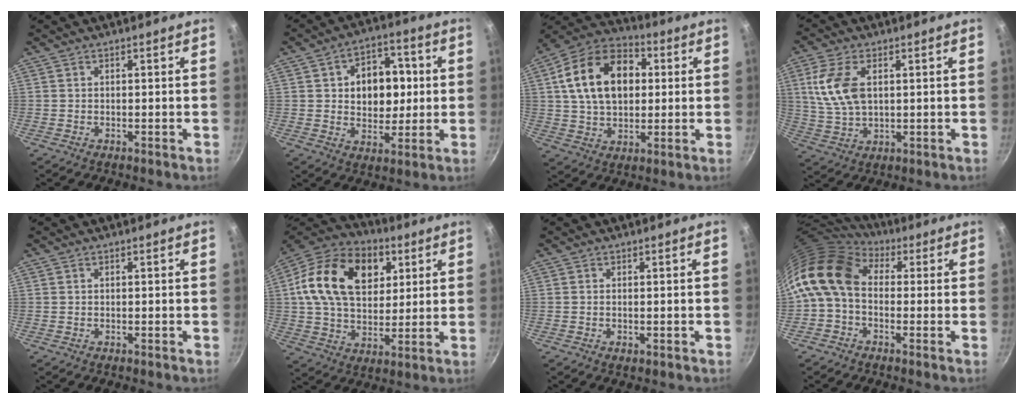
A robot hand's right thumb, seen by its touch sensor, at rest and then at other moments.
{"total": 12.8, "force": [1.7, 9.2, 8.7], "torque": [-0.082, 0.006, 0.023]}
{"total": 18.8, "force": [3.6, 12.8, 13.3], "torque": [-0.199, 0.020, 0.049]}
{"total": 10.4, "force": [2.5, 5.9, 8.2], "torque": [-0.163, -0.007, 0.053]}
{"total": 0.0}
{"total": 22.8, "force": [6.8, 15.5, 15.3], "torque": [-0.241, 0.003, 0.106]}
{"total": 1.2, "force": [-0.3, 0.6, 1.0], "torque": [-0.016, -0.002, -0.004]}
{"total": 12.8, "force": [1.3, 9.3, 8.7], "torque": [-0.155, 0.021, -0.001]}